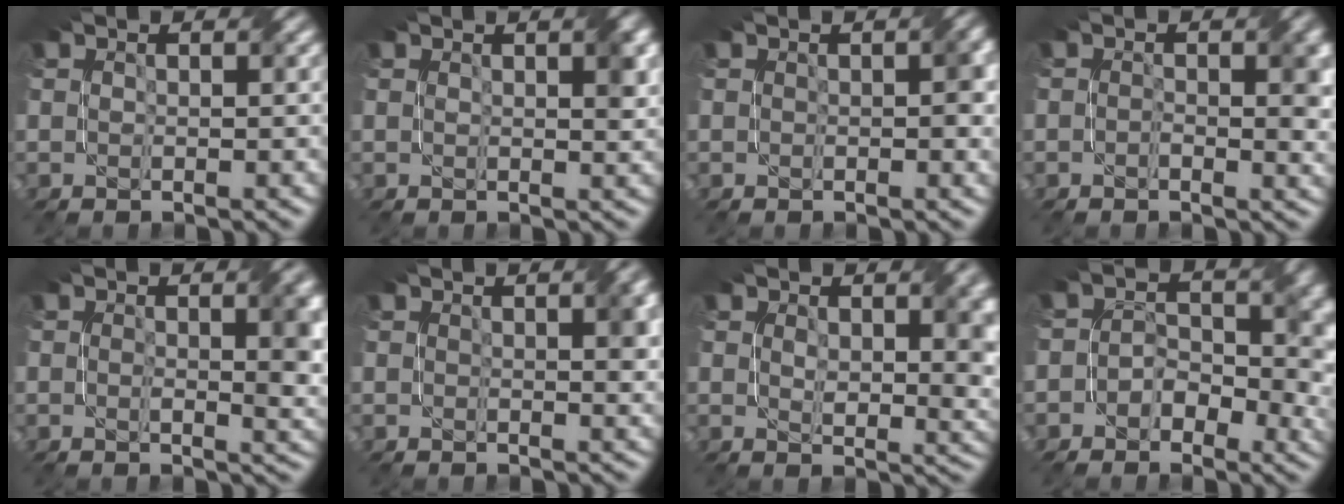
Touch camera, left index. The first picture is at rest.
{"total": 1.9, "force": [0.9, 0.4, 1.6], "torque": [-0.016, 0.001, 0.015]}
{"total": 2.0, "force": [0.2, 1.0, 1.7], "torque": [-0.019, 0.004, 0.004]}
{"total": 3.0, "force": [0.0, 1.5, 2.7], "torque": [-0.033, -0.001, -0.003]}
{"total": 4.3, "force": [0.5, 1.5, 4.0], "torque": [-0.053, -0.002, 0.010]}
{"total": 2.6, "force": [0.9, 0.9, 2.3], "torque": [-0.026, 0.002, 0.015]}
{"total": 5.9, "force": [1.1, 3.4, 4.7], "torque": [-0.070, -0.010, 0.027]}
{"total": 5.4, "force": [-0.8, 4.0, 3.5], "torque": [-0.033, -0.001, -0.025]}